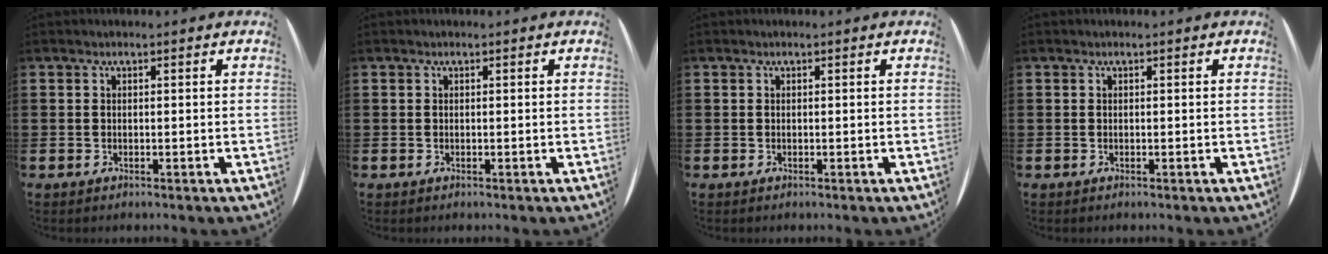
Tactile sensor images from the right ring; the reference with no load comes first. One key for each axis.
{"total": 0.0}
{"total": 0.0}
{"total": 0.0}